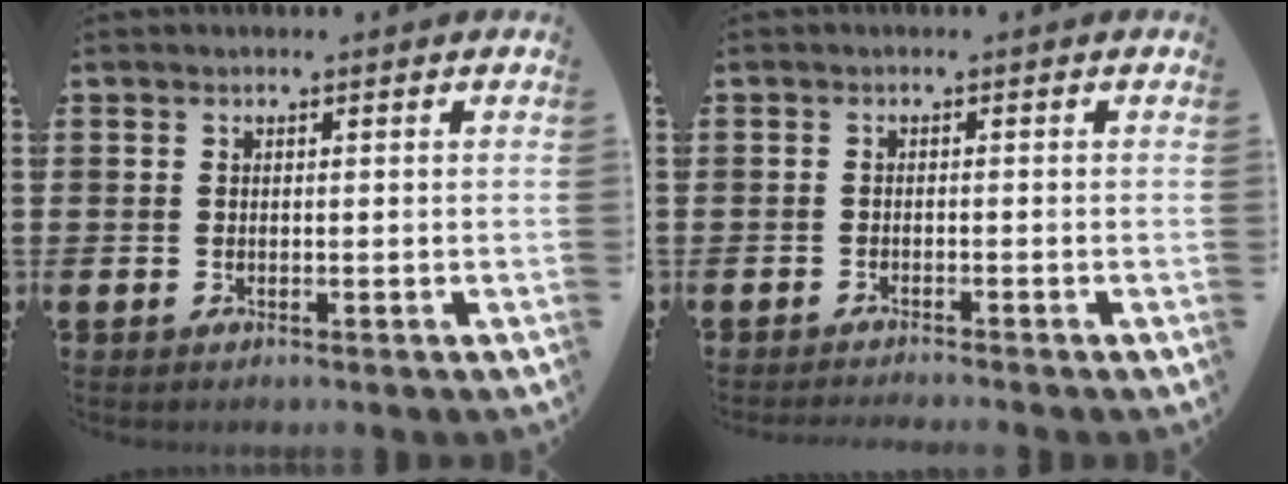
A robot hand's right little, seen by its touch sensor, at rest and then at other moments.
{"total": 0.9, "force": [-0.8, -0.2, 0.1], "torque": [-0.001, -0.001, -0.017]}